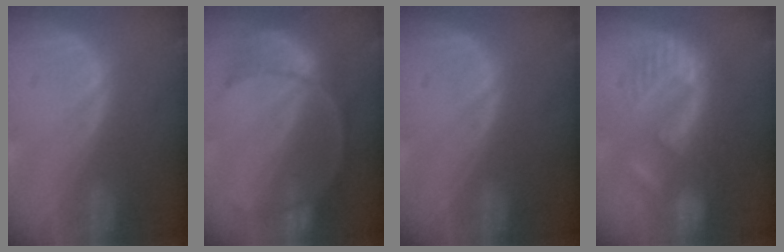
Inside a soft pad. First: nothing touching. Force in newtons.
{"total": 7.7, "press": 7.7, "slide": 0.7}
{"total": 0.0}
{"total": 8.7, "press": 8.2, "slide": 3.0}